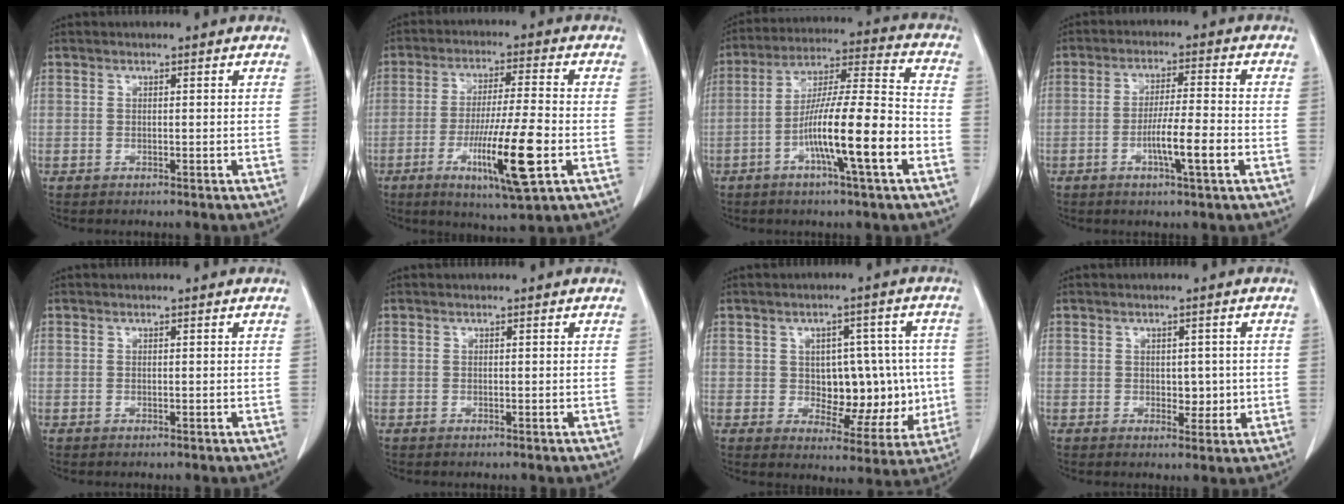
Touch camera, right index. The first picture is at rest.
{"total": 13.2, "force": [-4.3, 0.3, 12.4], "torque": [-0.227, -0.024, -0.071]}
{"total": 15.2, "force": [-5.4, 0.4, 14.2], "torque": [-0.250, 0.002, -0.094]}
{"total": 7.3, "force": [-2.5, 0.0, 6.9], "torque": [-0.119, -0.005, -0.044]}
{"total": 0.0}
{"total": 0.0}
{"total": 11.4, "force": [-0.1, 6.5, 9.3], "torque": [-0.105, 0.022, 0.017]}
{"total": 3.2, "force": [-0.1, 2.0, 2.5], "torque": [-0.027, -0.001, 0.005]}